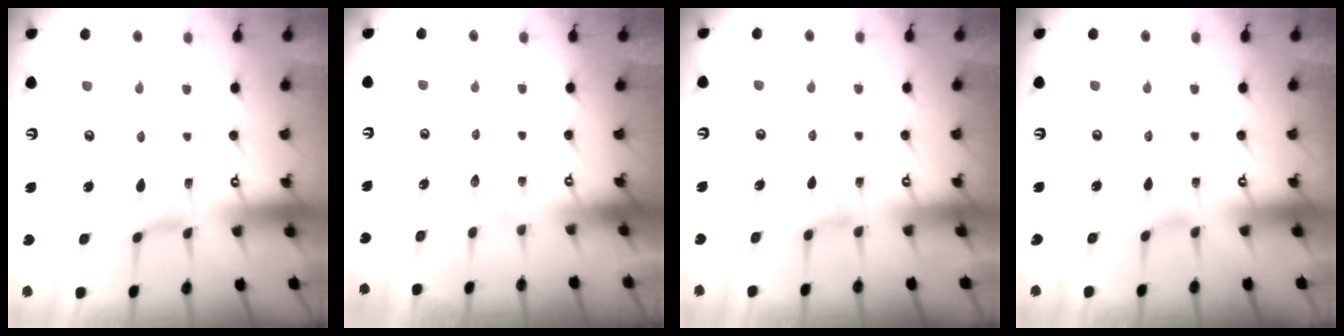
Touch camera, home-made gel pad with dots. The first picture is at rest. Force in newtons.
{"total": 0.0}
{"total": 1.9, "press": 1.9, "slide": 0.4}
{"total": 0.0}